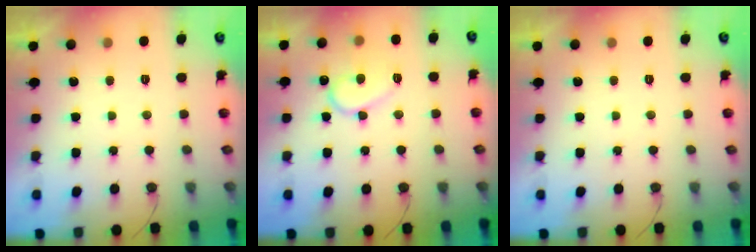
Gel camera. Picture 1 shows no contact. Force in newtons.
{"total": 11.2, "press": 11.1, "slide": 0.9}
{"total": 0.0}